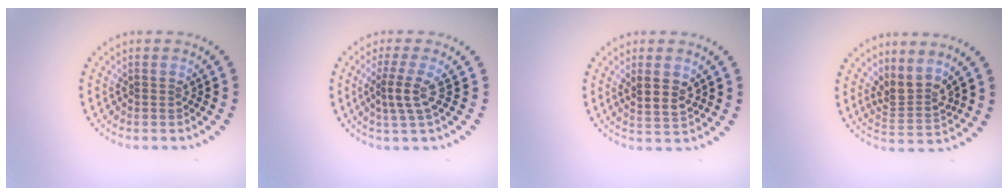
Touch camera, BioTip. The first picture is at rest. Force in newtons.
{"total": 2.6, "press": 1.8, "slide": 1.8}
{"total": 2.6, "press": 2.4, "slide": 1.0}
{"total": 2.8, "press": 2.0, "slide": 2.0}